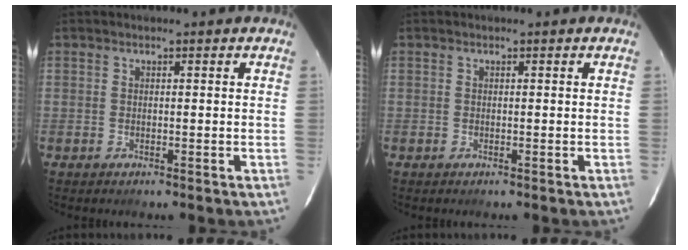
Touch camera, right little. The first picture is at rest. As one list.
[{"total": 0.0}]